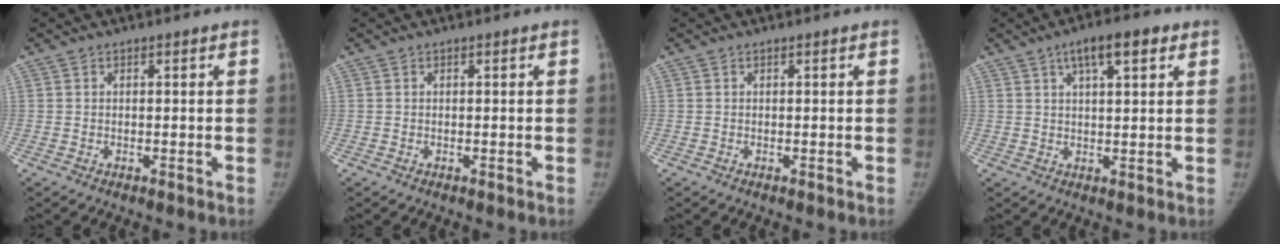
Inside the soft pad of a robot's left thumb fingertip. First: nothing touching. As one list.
[{"total": 0.0}, {"total": 0.0}, {"total": 7.4, "force": [3.7, 2.5, 5.9], "torque": [-0.080, 0.000, 0.055]}]